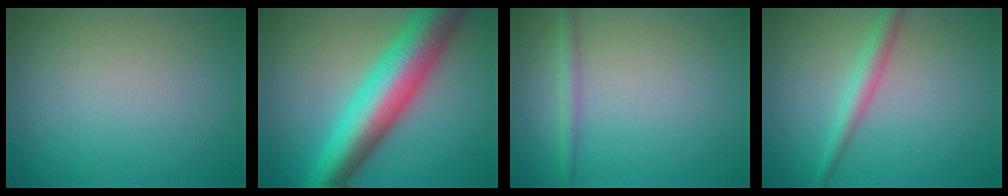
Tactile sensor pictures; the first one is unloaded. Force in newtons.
{"total": 10.5, "press": 10.5, "slide": 0.1}
{"total": 1.6, "press": 1.6, "slide": 0.1}
{"total": 2.5, "press": 2.5, "slide": 0.1}